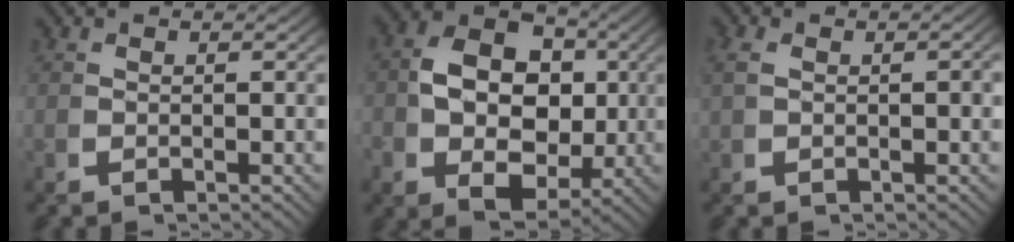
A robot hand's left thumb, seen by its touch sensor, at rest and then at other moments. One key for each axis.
{"total": 10.8, "fx": 0.2, "fy": 7.8, "fz": 7.4, "tx": -0.140, "ty": -0.031, "tz": 0.011}
{"total": 1.4, "fx": 0.4, "fy": 0.6, "fz": 1.2, "tx": -0.027, "ty": 0.000, "tz": 0.010}